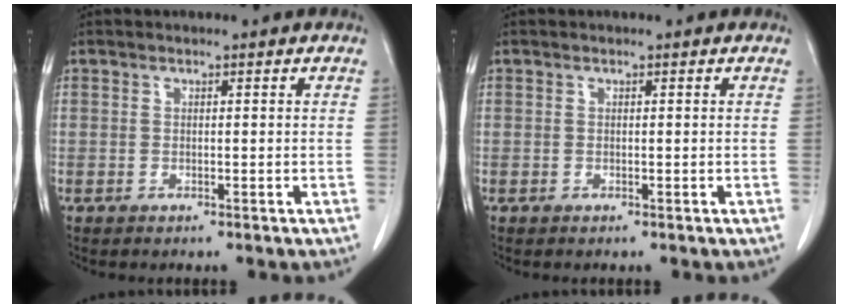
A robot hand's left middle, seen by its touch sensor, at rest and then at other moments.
{"total": 0.0}